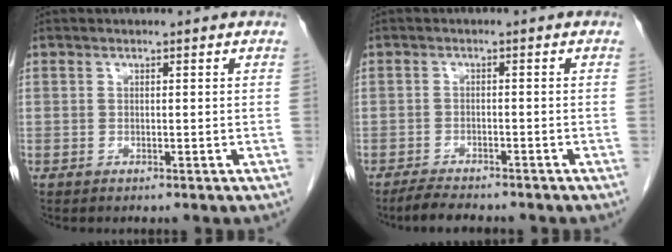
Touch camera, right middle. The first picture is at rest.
{"total": 4.3, "force": [-3.8, 0.8, 1.8], "torque": [-0.038, -0.012, -0.064]}